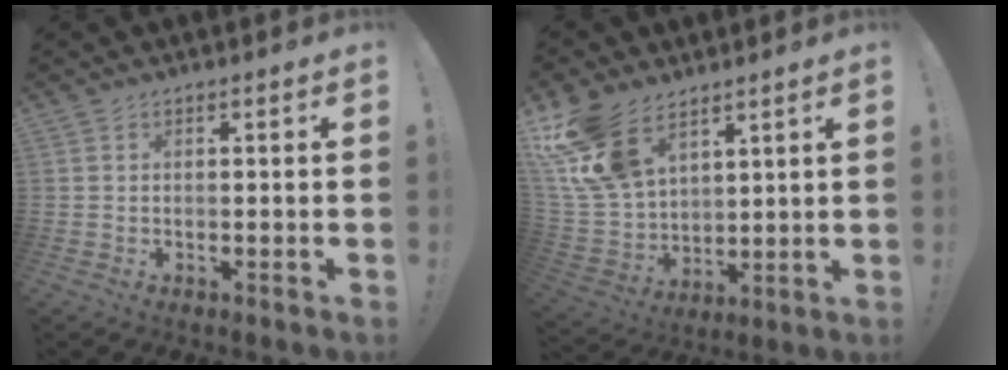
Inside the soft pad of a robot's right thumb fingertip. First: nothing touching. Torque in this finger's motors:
{"motor_torque": [1.22, 1.36, 1.32, 1.22, 0.12]}